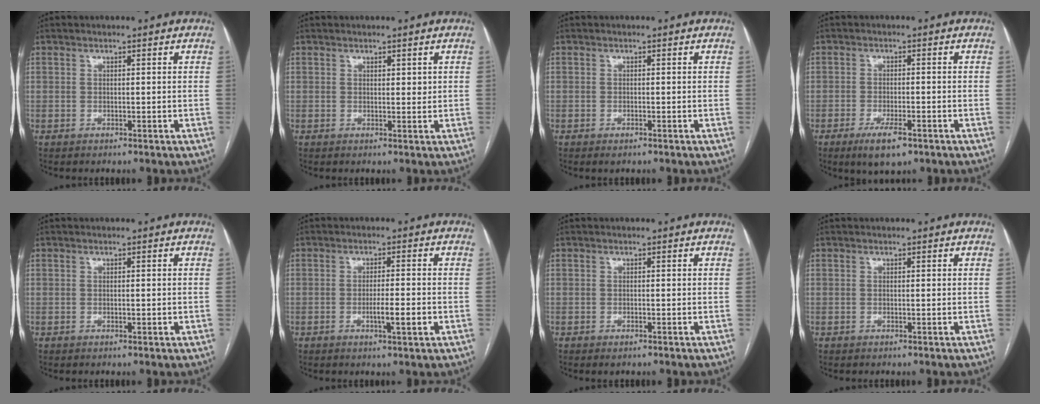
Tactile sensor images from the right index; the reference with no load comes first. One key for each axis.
{"total": 1.2, "fx": 0.6, "fy": 0.5, "fz": 0.8, "tx": -0.010, "ty": -0.003, "tz": 0.009}
{"total": 0.9, "fx": -0.6, "fy": 0.2, "fz": 0.6, "tx": -0.010, "ty": -0.002, "tz": -0.006}
{"total": 5.3, "fx": -3.2, "fy": 1.5, "fz": 3.9, "tx": -0.073, "ty": -0.008, "tz": -0.048}
{"total": 0.6, "fx": -0.2, "fy": 0.0, "fz": 0.6, "tx": -0.010, "ty": -0.002, "tz": -0.001}
{"total": 4.0, "fx": -1.4, "fy": 0.0, "fz": 3.7, "tx": -0.061, "ty": -0.004, "tz": -0.020}
{"total": 0.9, "fx": -0.7, "fy": 0.2, "fz": 0.6, "tx": -0.011, "ty": -0.002, "tz": -0.007}
{"total": 0.0}